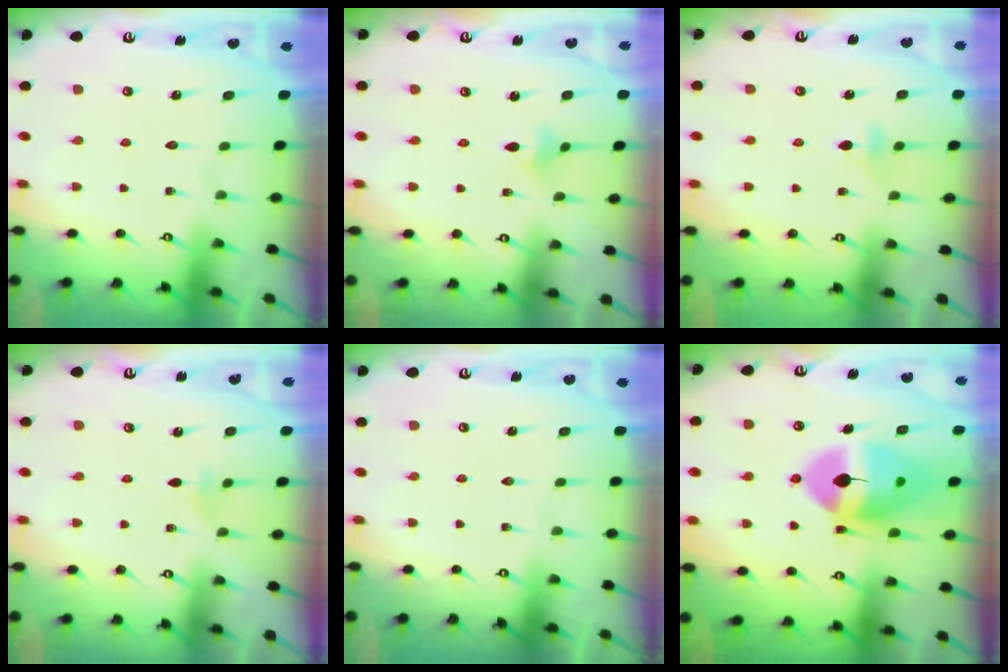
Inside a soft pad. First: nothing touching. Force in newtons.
{"total": 2.8, "press": 2.8, "slide": 0.5}
{"total": 4.6, "press": 4.5, "slide": 0.9}
{"total": 1.5, "press": 1.5, "slide": 0.4}
{"total": 0.0}
{"total": 15.3, "press": 15.1, "slide": 1.9}